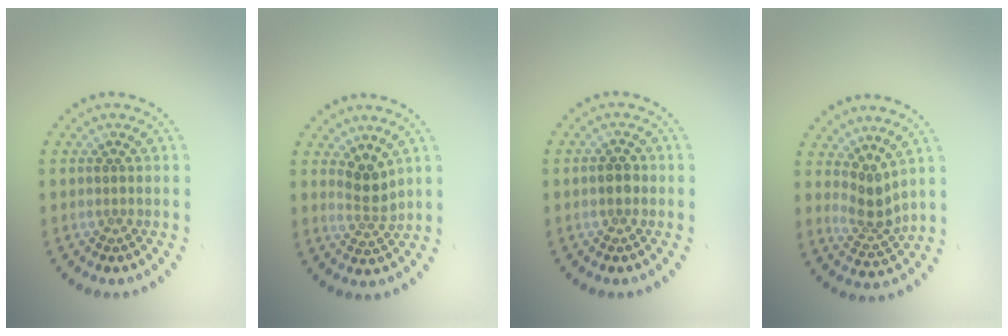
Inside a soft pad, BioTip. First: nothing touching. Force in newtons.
{"total": 2.1, "press": 1.6, "slide": 1.4}
{"total": 1.5, "press": 1.5, "slide": 0.1}
{"total": 2.5, "press": 1.8, "slide": 1.7}